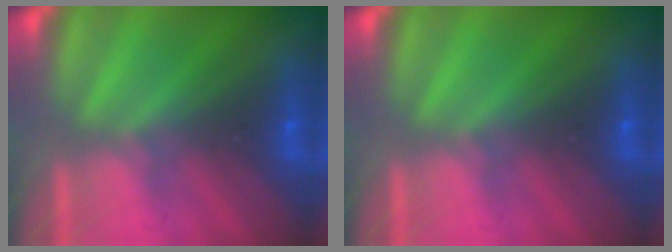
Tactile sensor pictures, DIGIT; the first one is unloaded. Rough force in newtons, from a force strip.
{"total": 0.0}